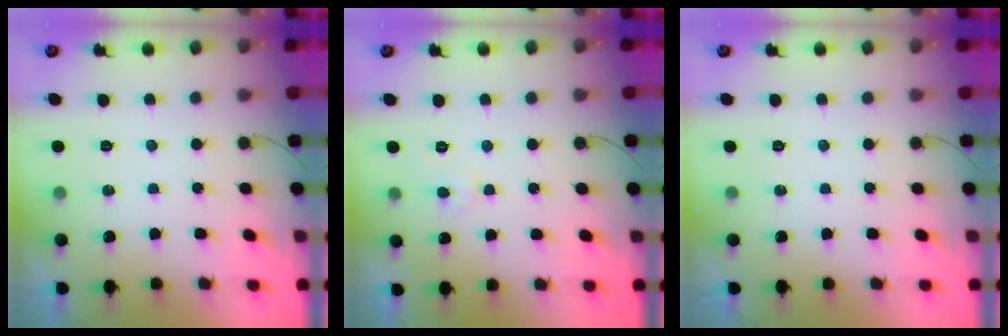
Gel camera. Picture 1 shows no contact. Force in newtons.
{"total": 3.5, "press": 3.5, "slide": 0.4}
{"total": 0.0}